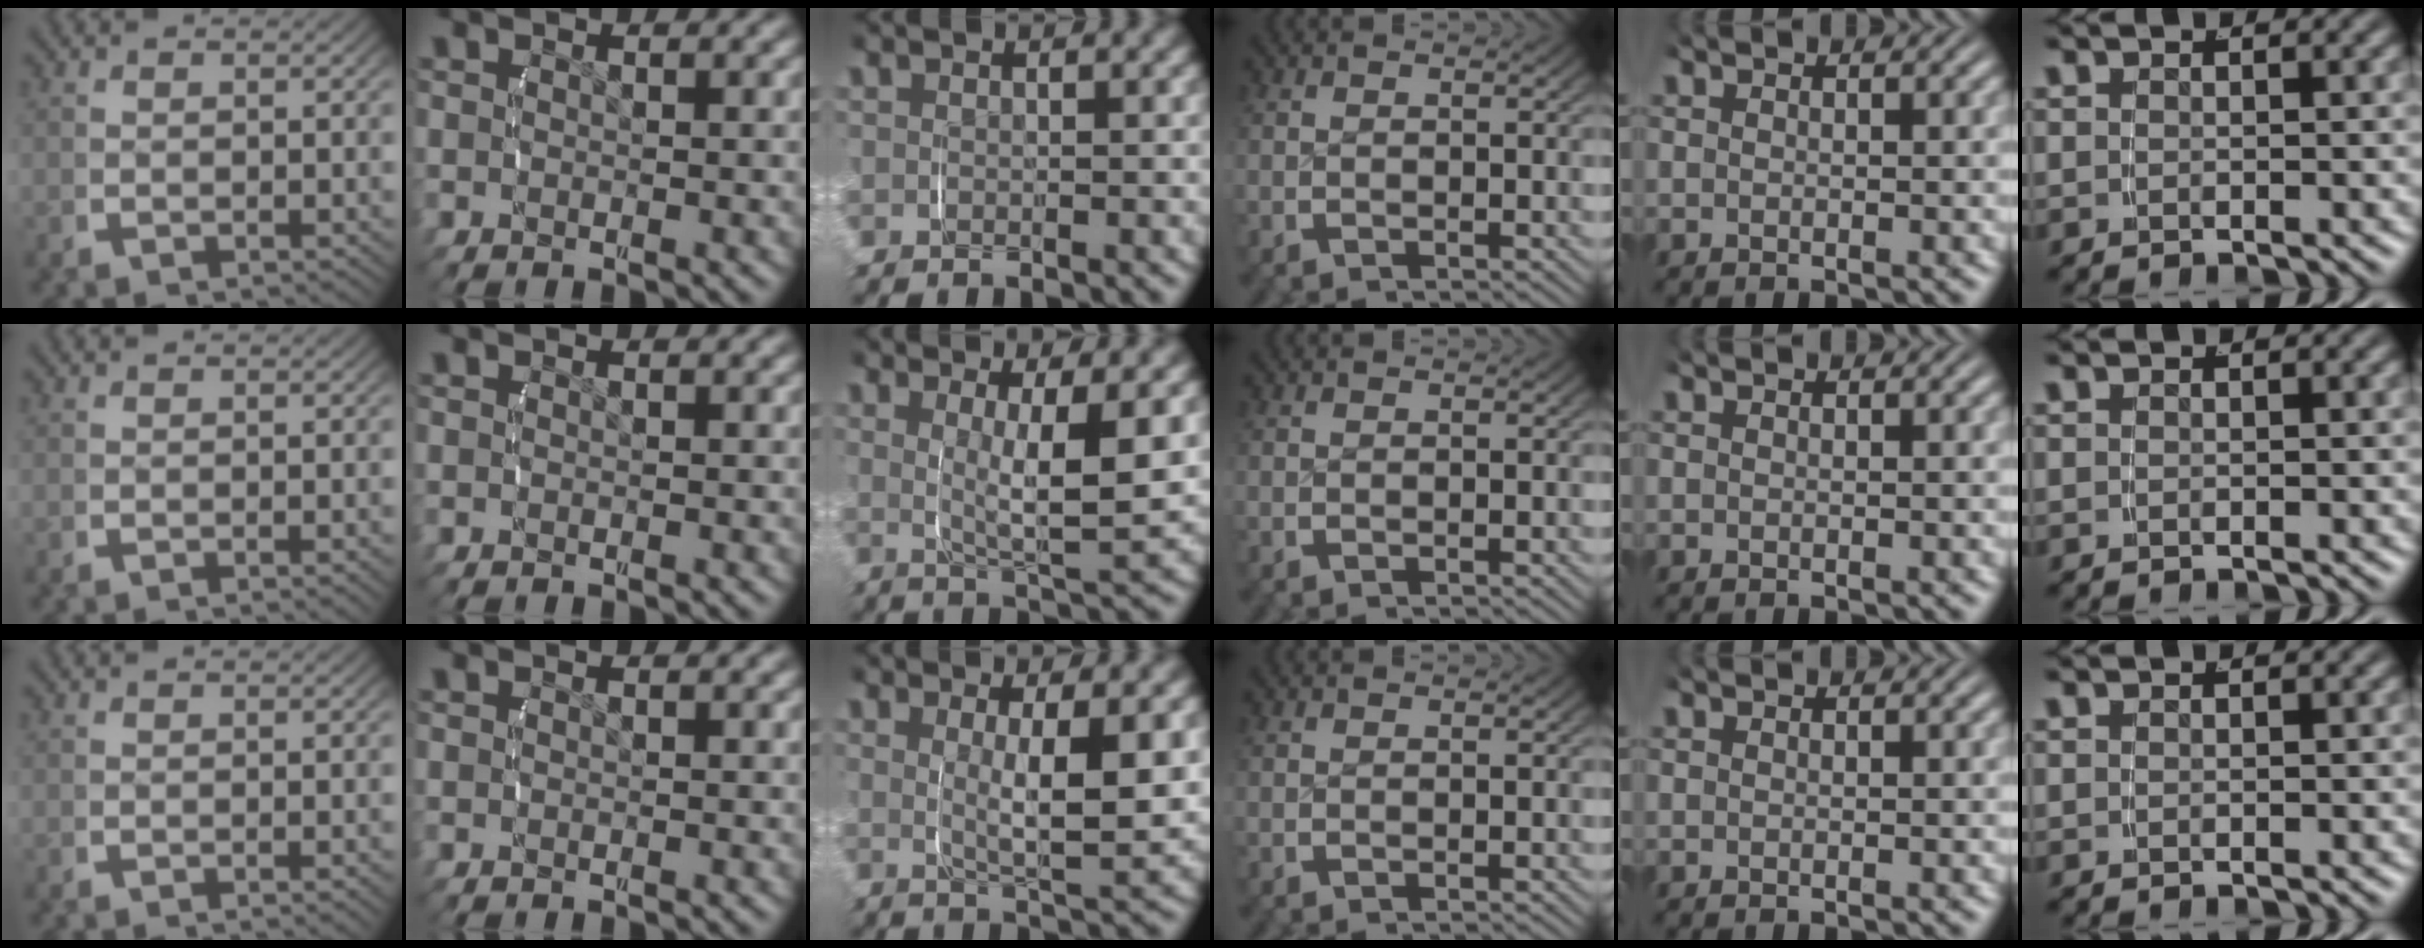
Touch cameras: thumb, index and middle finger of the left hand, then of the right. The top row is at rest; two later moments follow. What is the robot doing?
{"motion": "lift_and_place", "object": "measuring cup"}